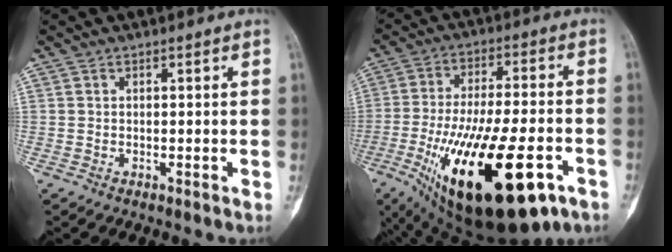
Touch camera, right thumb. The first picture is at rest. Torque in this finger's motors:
{"motor_torque": [2.43, 2.58, 2.50, -0.27, 0.85]}